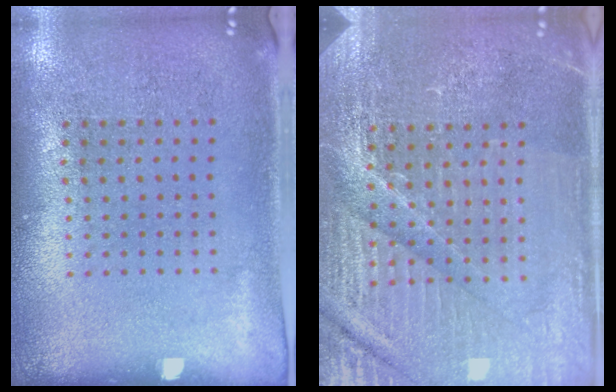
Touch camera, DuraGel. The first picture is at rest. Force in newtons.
{"total": 4.8, "press": 4.6, "slide": 1.6}